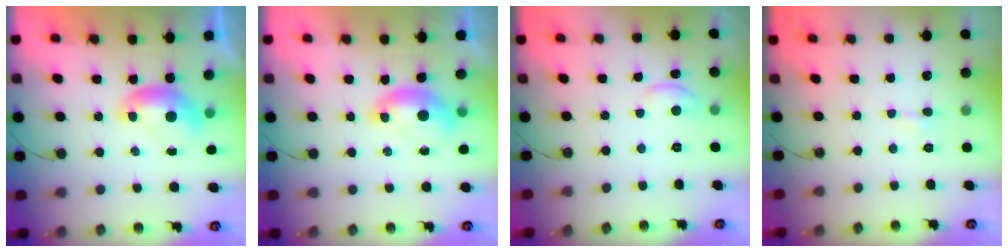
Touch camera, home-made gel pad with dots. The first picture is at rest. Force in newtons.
{"total": 1.8, "press": 1.7, "slide": 0.7}
{"total": 0.7, "press": 0.5, "slide": 0.4}
{"total": 0.9, "press": 0.9, "slide": 0.3}